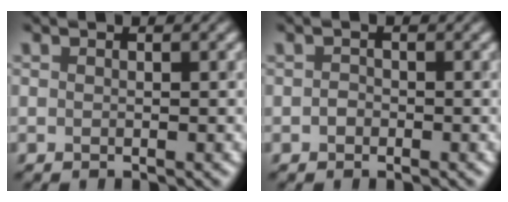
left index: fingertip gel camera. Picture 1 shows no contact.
{"total": 0.5, "force": [-0.2, 0.5, 0.1], "torque": [-0.001, 0.005, -0.003]}